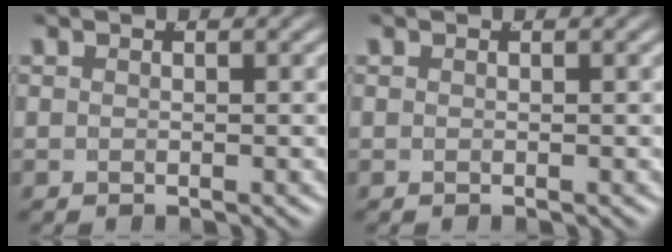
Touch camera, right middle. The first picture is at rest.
{"total": 0.0}